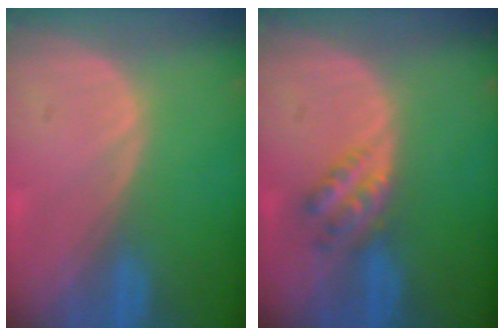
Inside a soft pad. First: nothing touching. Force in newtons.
{"total": 4.5, "press": 3.8, "slide": 2.5}